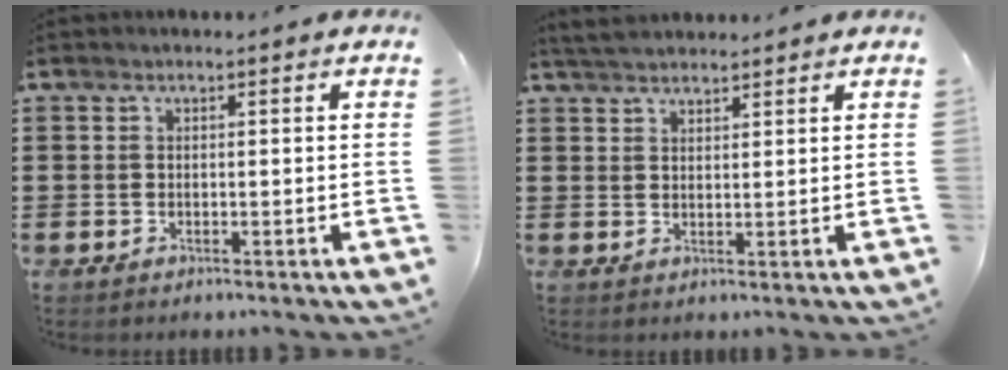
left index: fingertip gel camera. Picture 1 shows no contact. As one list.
[{"total": 3.4, "force": [3.2, 0.7, 1.0], "torque": [-0.027, -0.001, 0.061]}]